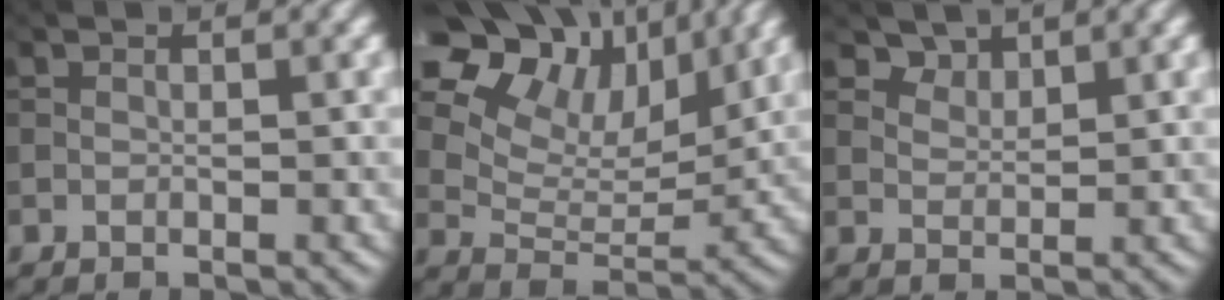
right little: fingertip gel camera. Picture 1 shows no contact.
{"total": 16.8, "force": [10.6, 9.7, 8.8], "torque": [-0.197, 0.058, 0.176]}
{"total": 2.3, "force": [2.0, 1.0, 0.5], "torque": [-0.015, -0.019, 0.048]}